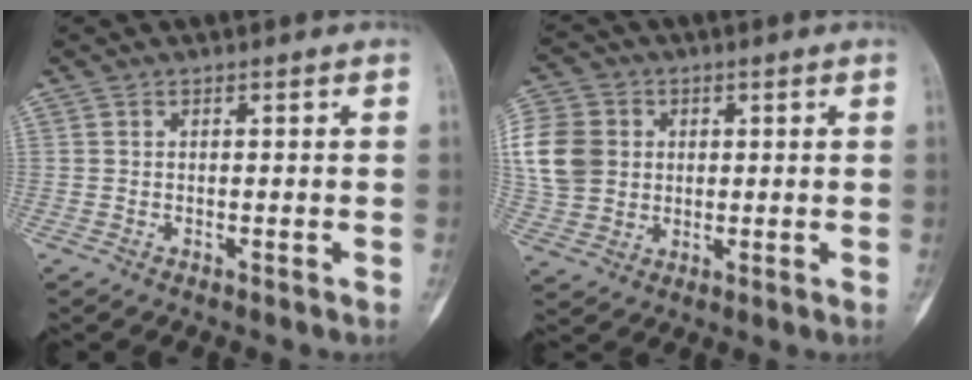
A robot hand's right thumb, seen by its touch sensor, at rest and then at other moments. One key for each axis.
{"total": 15.4, "fx": 2.3, "fy": 13.1, "fz": 7.7, "tx": -0.173, "ty": 0.017, "tz": 0.049}